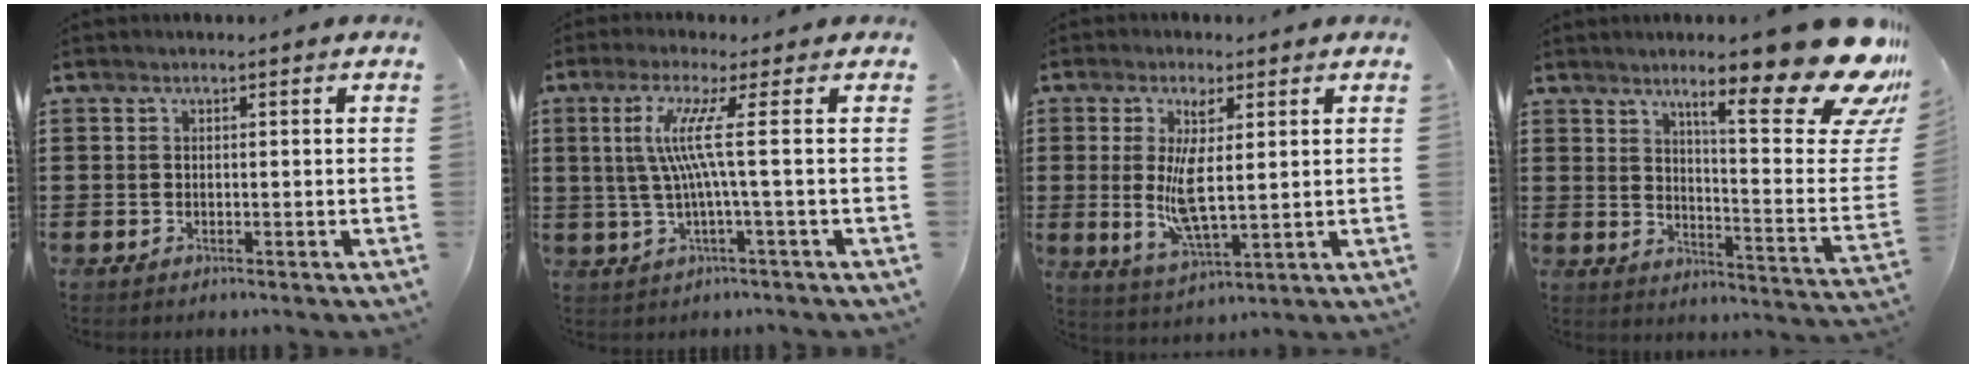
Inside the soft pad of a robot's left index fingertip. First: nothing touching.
{"total": 3.7, "force": [0.5, -0.6, 3.6], "torque": [-0.081, -0.009, 0.002]}
{"total": 7.7, "force": [1.8, 2.4, 7.1], "torque": [-0.130, -0.007, 0.028]}
{"total": 20.4, "force": [13.4, 4.0, 14.8], "torque": [-0.220, -0.090, 0.212]}